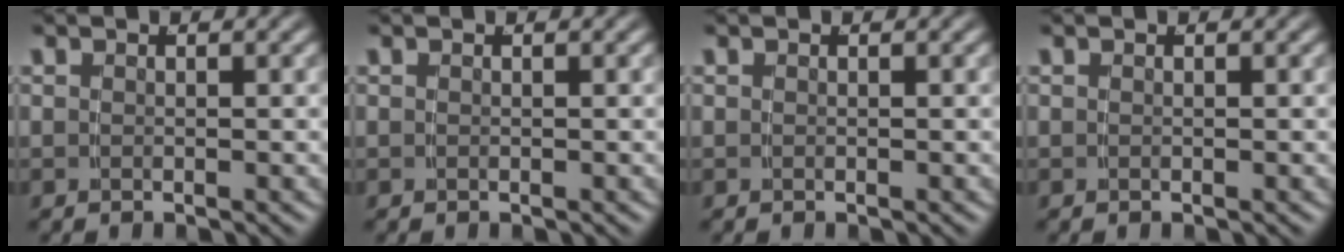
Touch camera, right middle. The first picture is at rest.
{"total": 0.0}
{"total": 0.0}
{"total": 0.0}